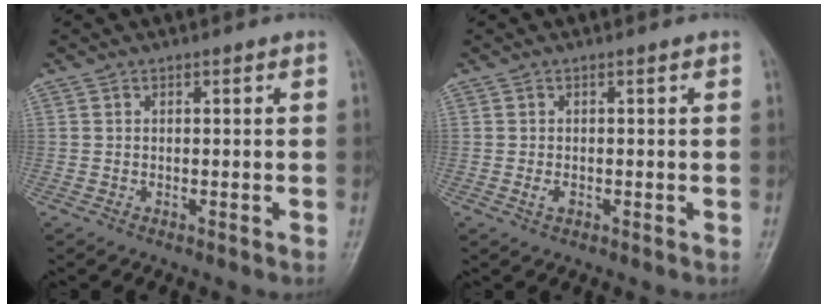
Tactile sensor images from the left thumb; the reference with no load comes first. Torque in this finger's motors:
{"motor_torque": [-0.07, 0.12, 0.33, 0.07, 0.02]}